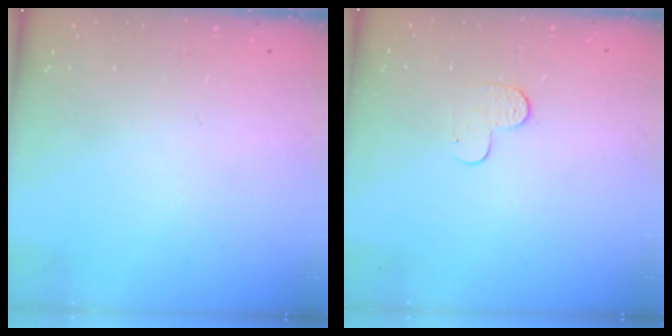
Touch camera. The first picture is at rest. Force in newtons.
{"total": 4.3, "press": 4.2, "slide": 0.4}